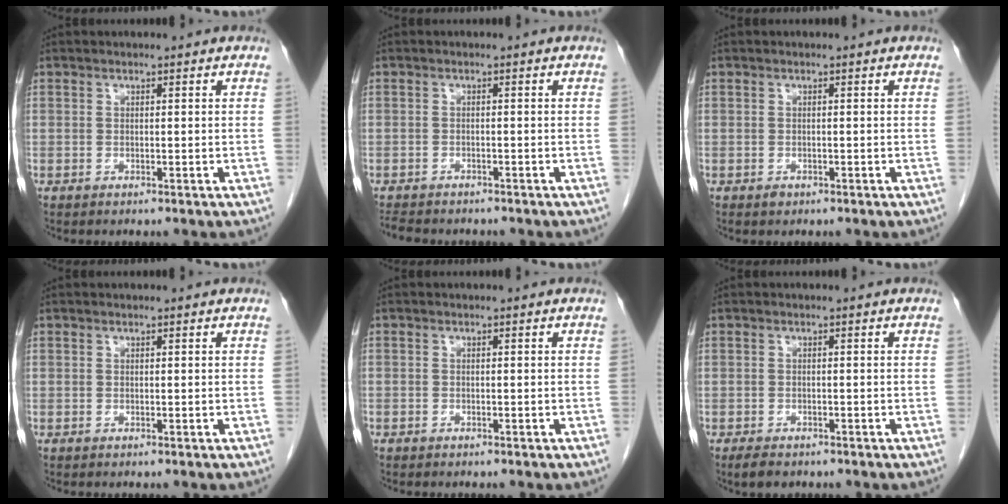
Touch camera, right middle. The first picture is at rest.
{"total": 5.5, "force": [-4.8, 1.8, 2.0], "torque": [-0.035, -0.008, -0.069]}
{"total": 0.7, "force": [-0.4, 0.5, 0.2], "torque": [-0.004, 0.001, -0.005]}
{"total": 0.0}
{"total": 0.5, "force": [-0.4, 0.3, 0.1], "torque": [-0.006, 0.002, -0.008]}
{"total": 2.8, "force": [-2.1, 1.3, 1.3], "torque": [-0.027, -0.003, -0.028]}